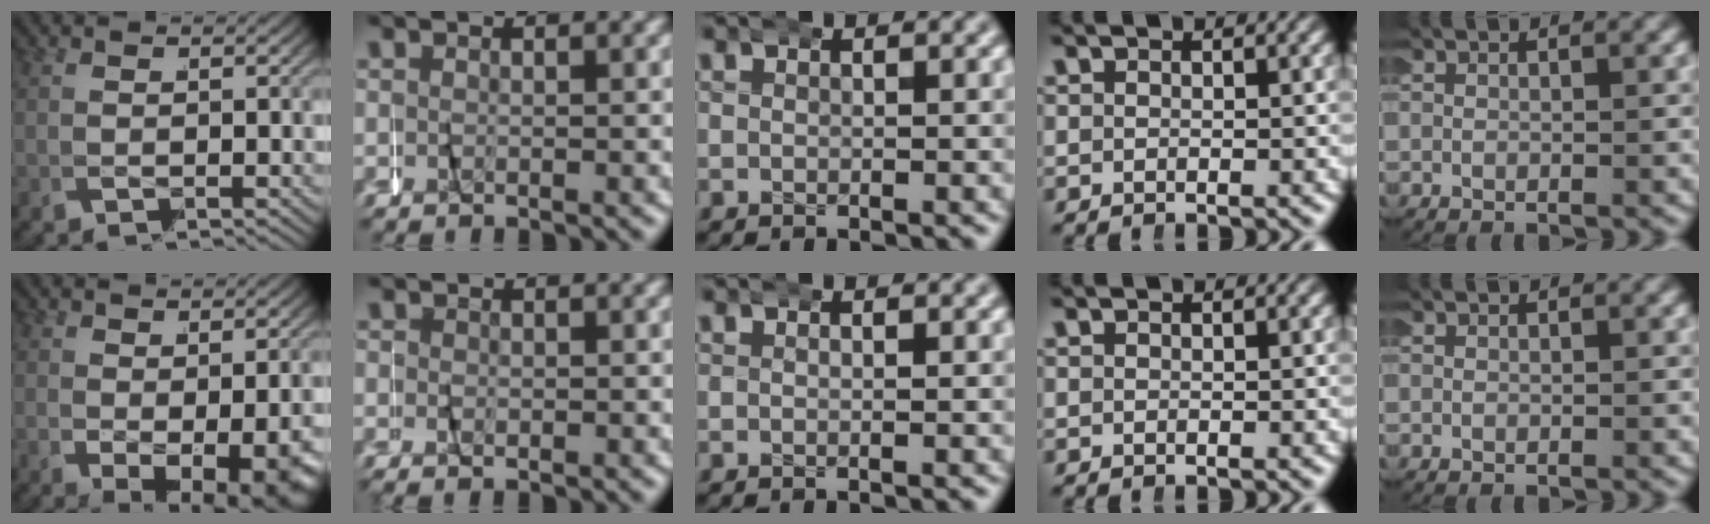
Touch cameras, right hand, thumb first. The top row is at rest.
{"thumb": {"total": 7.6, "force": [-2.3, 4.4, 5.7], "torque": [-0.084, -0.022, -0.026]}, "index": {"total": 0.8, "force": [-0.1, 0.6, 0.5], "torque": [-0.006, 0.001, -0.003]}, "middle": {"total": 0.6, "force": [0.1, -0.5, -0.4], "torque": [0.001, 0.000, 0.001]}}